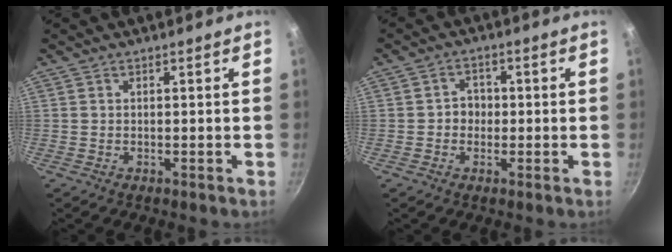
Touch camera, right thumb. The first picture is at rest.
{"total": 3.3, "force": [-0.3, 2.9, 1.6], "torque": [-0.002, 0.010, -0.013]}